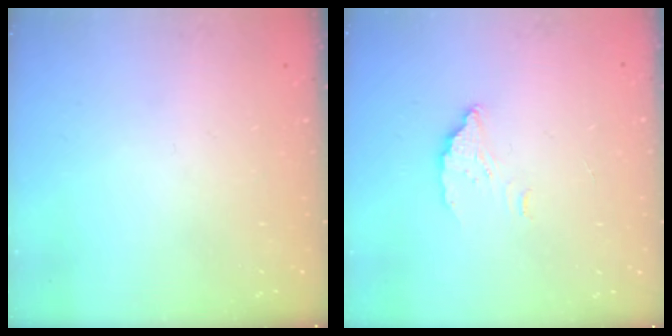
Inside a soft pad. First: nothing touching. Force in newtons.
{"total": 3.8, "press": 3.8, "slide": 0.2}